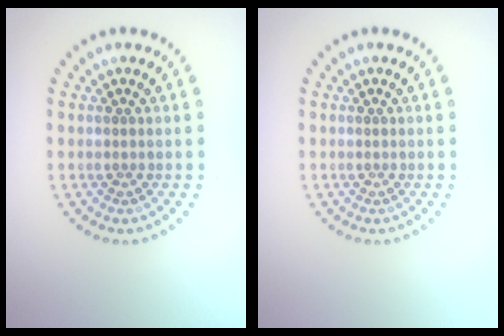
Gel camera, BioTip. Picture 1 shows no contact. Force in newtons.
{"total": 0.0}